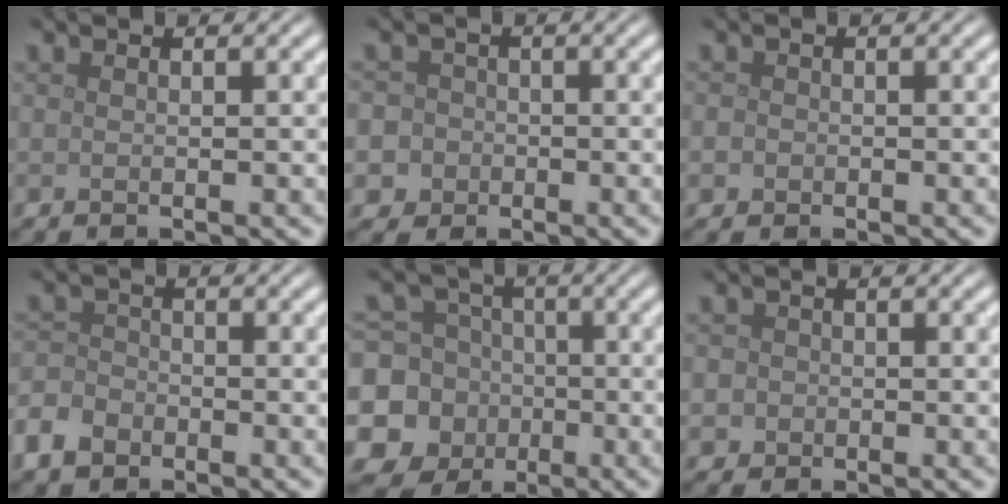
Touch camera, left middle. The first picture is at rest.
{"total": 5.9, "force": [-1.5, 5.5, 1.3], "torque": [-0.021, 0.011, -0.059]}
{"total": 1.0, "force": [-0.3, 0.9, 0.2], "torque": [0.002, -0.004, -0.005]}
{"total": 3.2, "force": [-2.0, 2.3, 1.1], "torque": [-0.025, -0.001, -0.046]}
{"total": 14.8, "force": [-4.2, 13.8, 3.4], "torque": [-0.106, -0.021, -0.094]}
{"total": 2.2, "force": [-0.4, 2.1, 0.5], "torque": [0.005, 0.006, -0.019]}